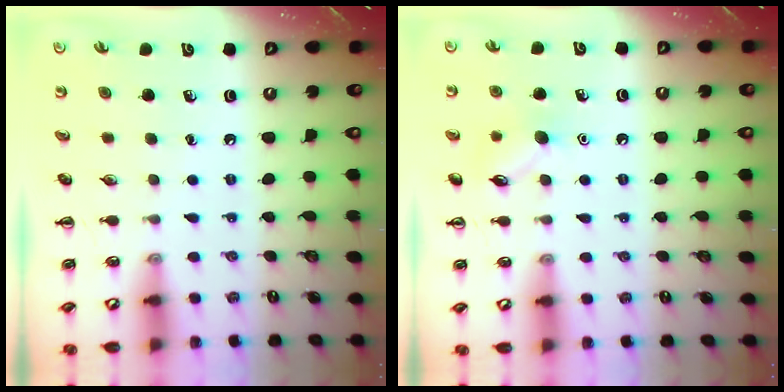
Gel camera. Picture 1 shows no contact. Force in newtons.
{"total": 8.7, "press": 8.5, "slide": 1.8}